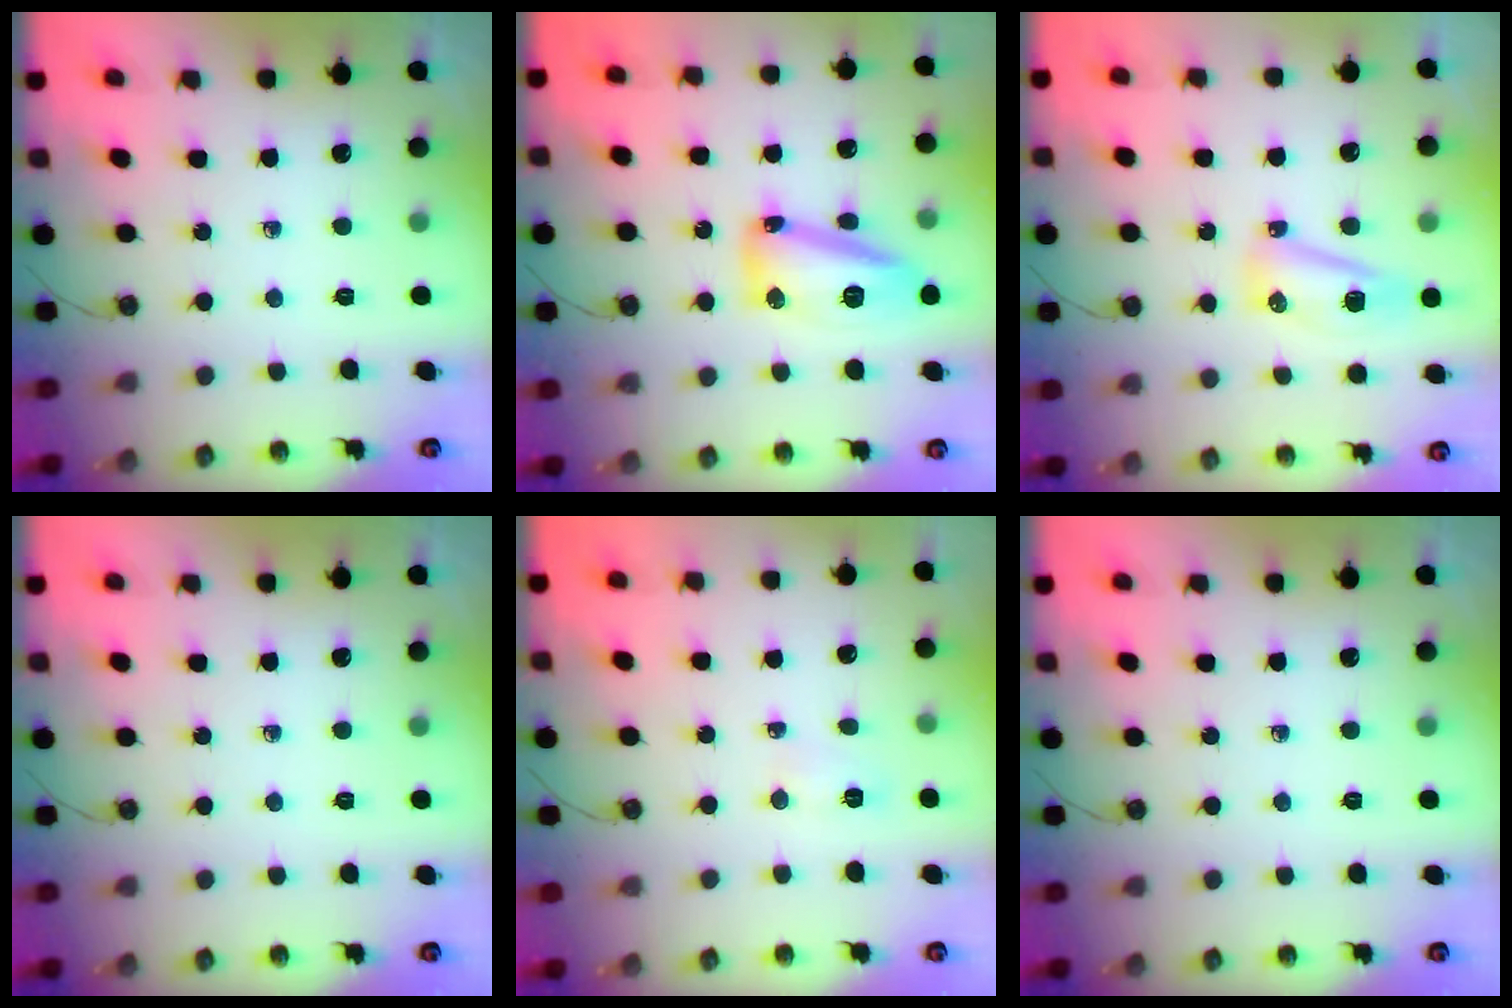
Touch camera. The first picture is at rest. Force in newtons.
{"total": 14.8, "press": 14.8, "slide": 0.9}
{"total": 8.4, "press": 8.4, "slide": 0.9}
{"total": 0.0}
{"total": 3.5, "press": 3.4, "slide": 0.4}
{"total": 0.0}